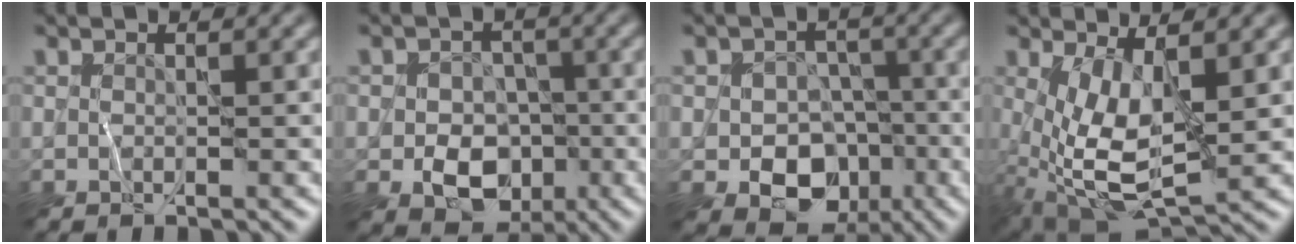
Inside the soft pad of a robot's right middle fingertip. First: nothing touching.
{"total": 5.8, "force": [-1.8, 4.5, 3.2], "torque": [-0.026, -0.004, -0.039]}
{"total": 8.1, "force": [-3.2, 6.4, 3.8], "torque": [-0.026, -0.009, -0.064]}
{"total": 7.1, "force": [0.5, 3.1, 6.4], "torque": [-0.140, -0.012, 0.012]}